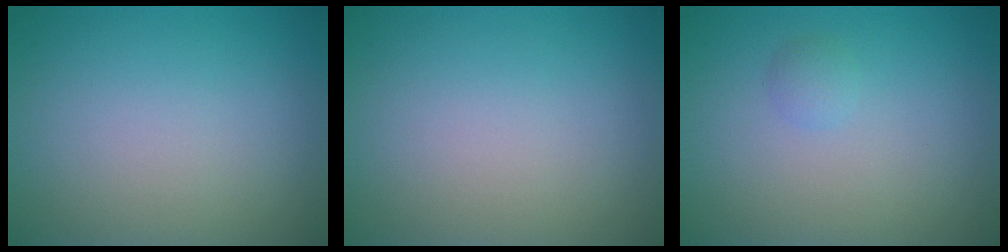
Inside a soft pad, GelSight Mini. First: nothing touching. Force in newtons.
{"total": 0.0}
{"total": 0.9, "press": 0.8, "slide": 0.0}